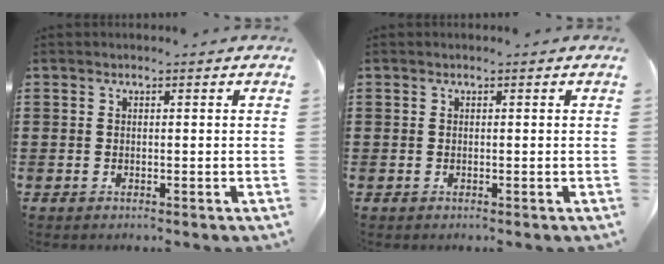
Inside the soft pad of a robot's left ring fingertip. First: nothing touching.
{"total": 0.0}